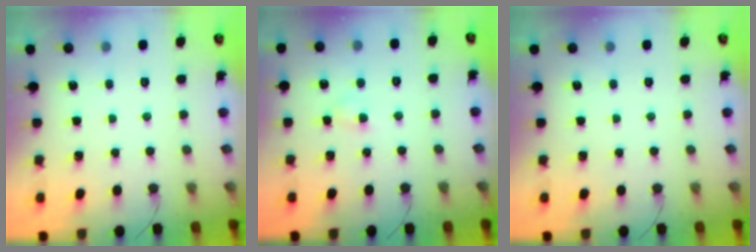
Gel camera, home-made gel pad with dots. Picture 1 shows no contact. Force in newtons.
{"total": 2.5, "press": 2.3, "slide": 1.0}
{"total": 0.0}